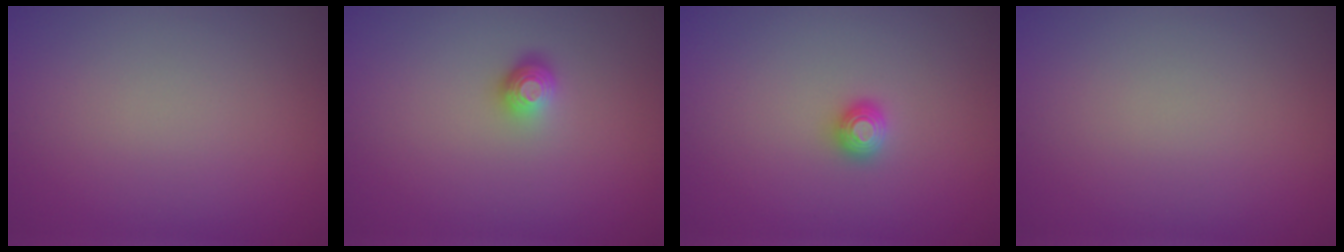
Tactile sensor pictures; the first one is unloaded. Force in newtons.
{"total": 1.8, "press": 1.2, "slide": 1.3}
{"total": 1.2, "press": 1.2, "slide": 0.1}
{"total": 0.0}